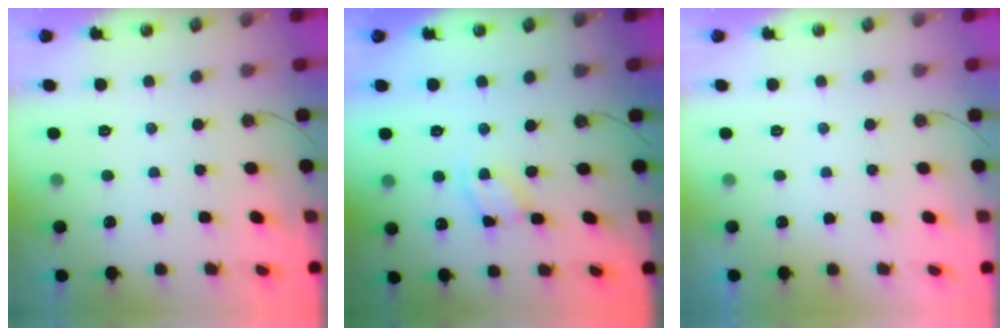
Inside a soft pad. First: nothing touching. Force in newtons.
{"total": 4.1, "press": 4.1, "slide": 0.3}
{"total": 0.0}